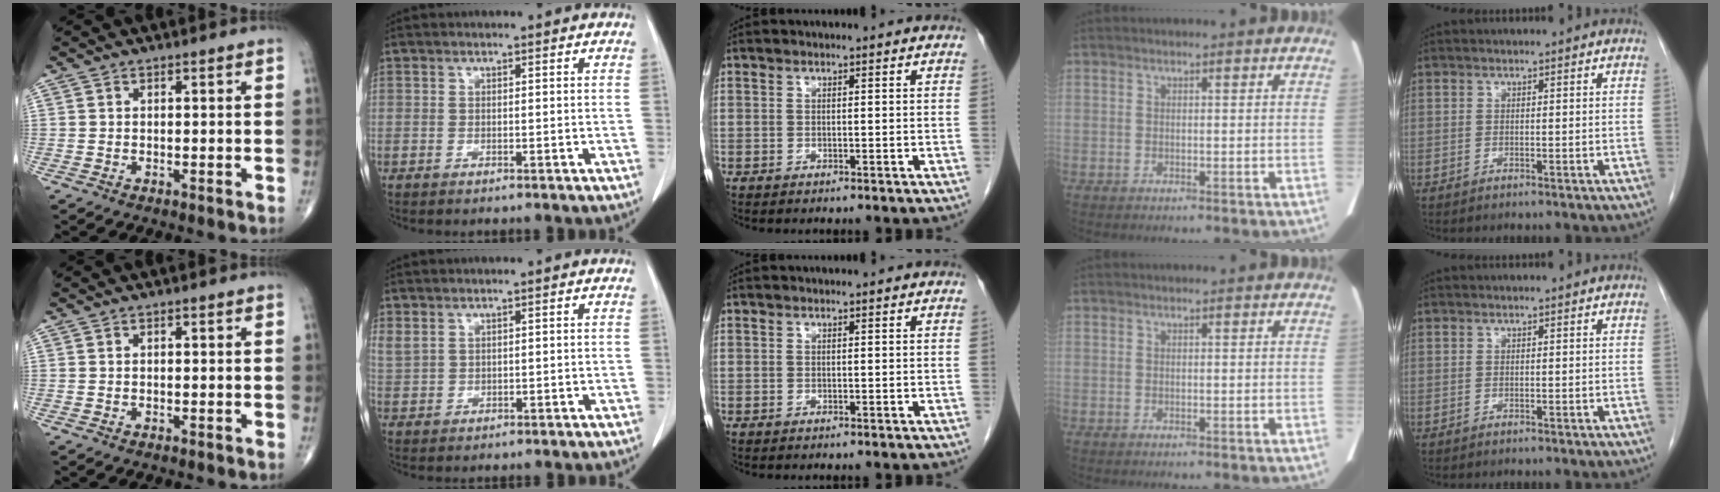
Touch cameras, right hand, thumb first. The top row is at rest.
{"index": {"total": 2.7, "force": [1.5, 1.5, 1.6], "torque": [-0.051, 0.016, 0.046]}}